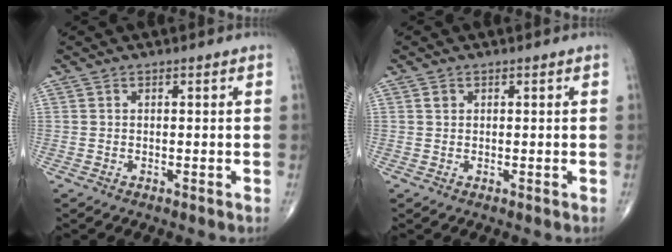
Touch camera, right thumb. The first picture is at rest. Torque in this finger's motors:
{"motor_torque": [0.34, 0.61, 0.13, 0.19, 0.00]}